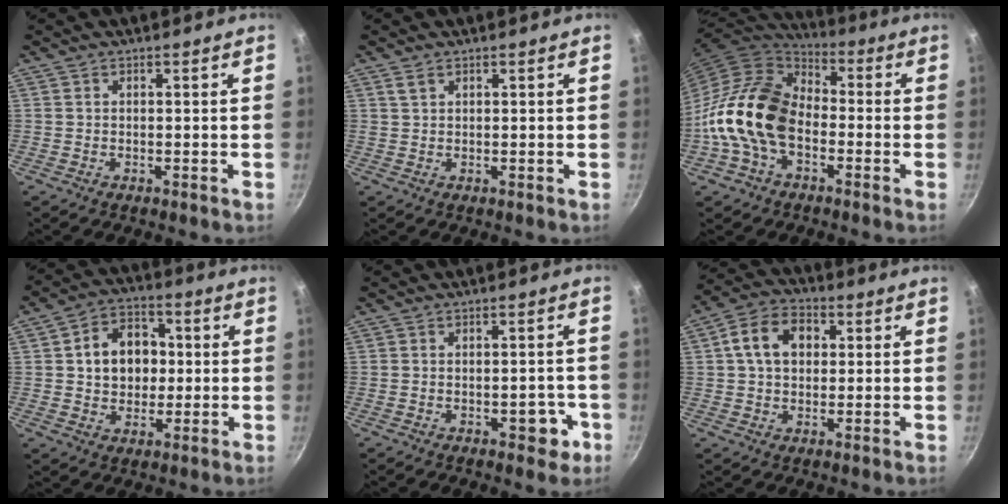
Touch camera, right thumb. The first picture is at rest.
{"total": 1.7, "force": [1.1, 0.9, 1.0], "torque": [-0.018, -0.002, 0.022]}
{"total": 17.5, "force": [-3.8, 11.9, 12.2], "torque": [-0.197, 0.043, -0.091]}
{"total": 11.8, "force": [1.2, 9.2, 7.2], "torque": [-0.079, 0.016, 0.014]}
{"total": 5.0, "force": [-2.1, 2.7, 3.7], "torque": [-0.021, 0.018, -0.023]}
{"total": 10.2, "force": [2.0, 7.5, 6.6], "torque": [-0.091, 0.018, 0.021]}